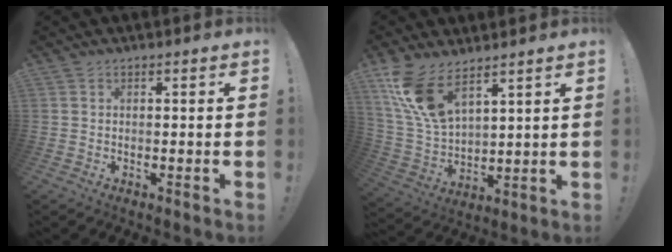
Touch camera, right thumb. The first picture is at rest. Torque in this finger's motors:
{"motor_torque": [0.12, 0.50, 1.15, 0.78, 0.11]}